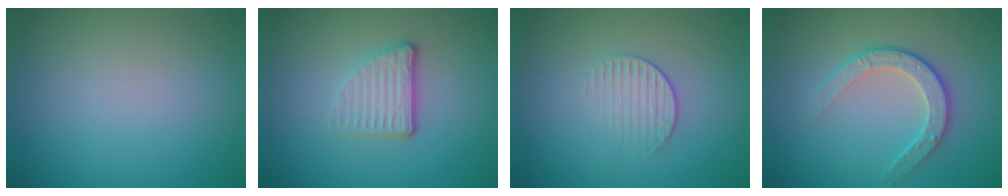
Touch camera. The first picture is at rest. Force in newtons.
{"total": 3.4, "press": 2.4, "slide": 2.4}
{"total": 1.7, "press": 1.0, "slide": 1.4}
{"total": 3.5, "press": 2.9, "slide": 2.0}